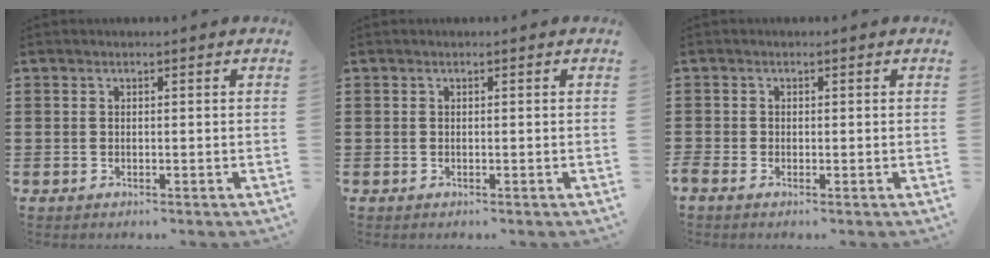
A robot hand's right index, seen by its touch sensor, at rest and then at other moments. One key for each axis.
{"total": 0.0}
{"total": 0.6, "fx": -0.4, "fy": 0.3, "fz": 0.2, "tx": -0.005, "ty": -0.002, "tz": -0.007}